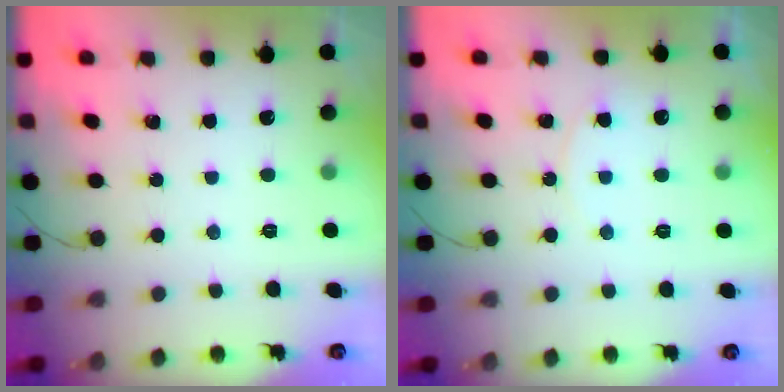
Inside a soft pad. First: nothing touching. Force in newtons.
{"total": 3.3, "press": 3.3, "slide": 0.5}